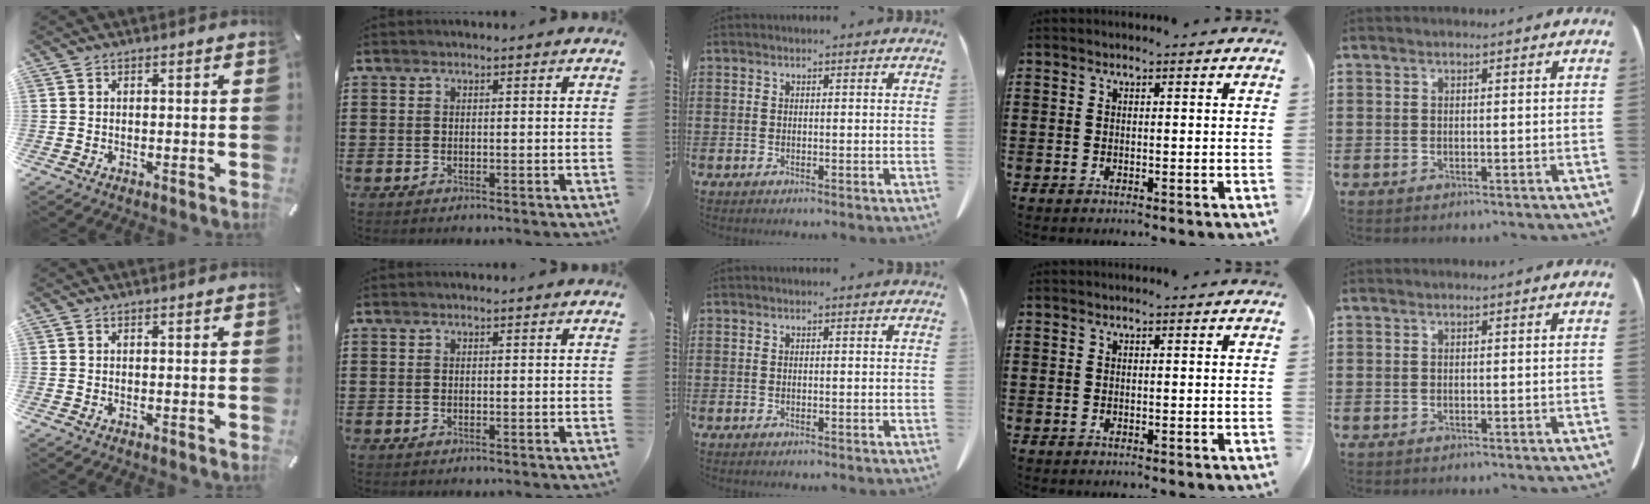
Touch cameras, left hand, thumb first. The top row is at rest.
{}